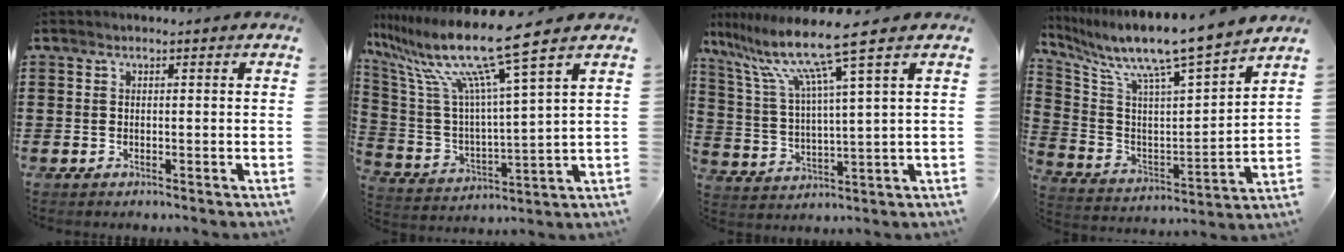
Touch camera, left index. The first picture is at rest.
{"total": 13.6, "force": [10.2, -0.1, 8.9], "torque": [-0.210, -0.061, 0.167]}
{"total": 10.8, "force": [7.2, -0.3, 8.0], "torque": [-0.181, -0.032, 0.117]}
{"total": 9.2, "force": [8.0, -0.5, 4.4], "torque": [-0.113, -0.077, 0.122]}